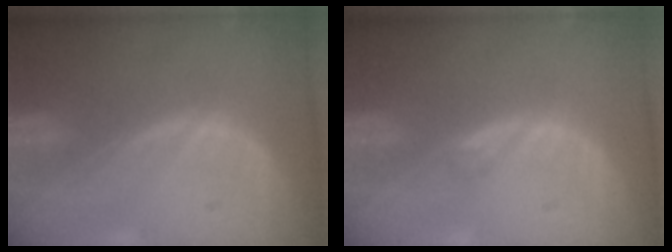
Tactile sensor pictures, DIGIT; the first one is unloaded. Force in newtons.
{"total": 0.8, "press": 0.8, "slide": 0.1}